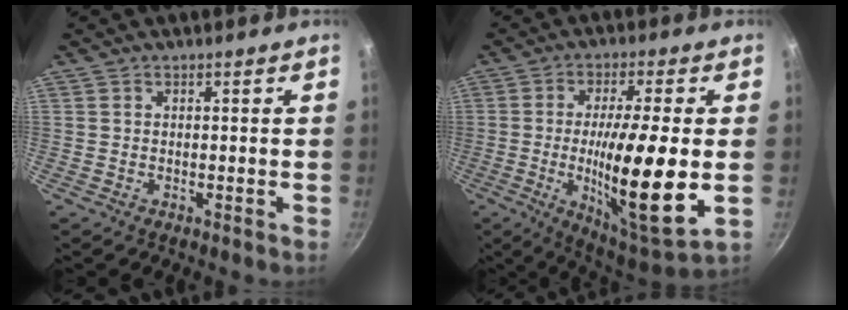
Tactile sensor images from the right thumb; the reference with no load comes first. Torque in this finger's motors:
{"motor_torque": [-0.57, 1.34, 1.15, -0.37, 0.21]}